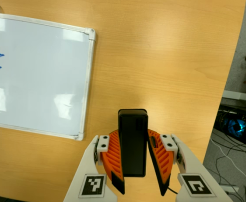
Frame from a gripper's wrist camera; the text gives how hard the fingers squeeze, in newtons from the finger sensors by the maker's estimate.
{"total": 7.8, "left": 6.5, "right": 9.1}